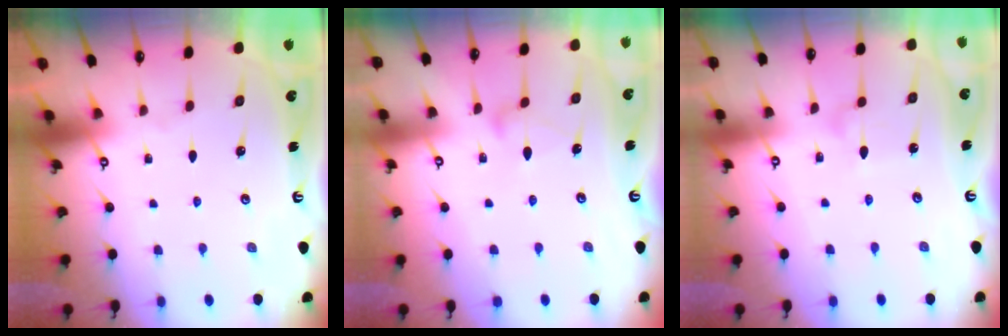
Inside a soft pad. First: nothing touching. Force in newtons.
{"total": 7.3, "press": 7.3, "slide": 0.3}
{"total": 3.7, "press": 3.7, "slide": 0.2}